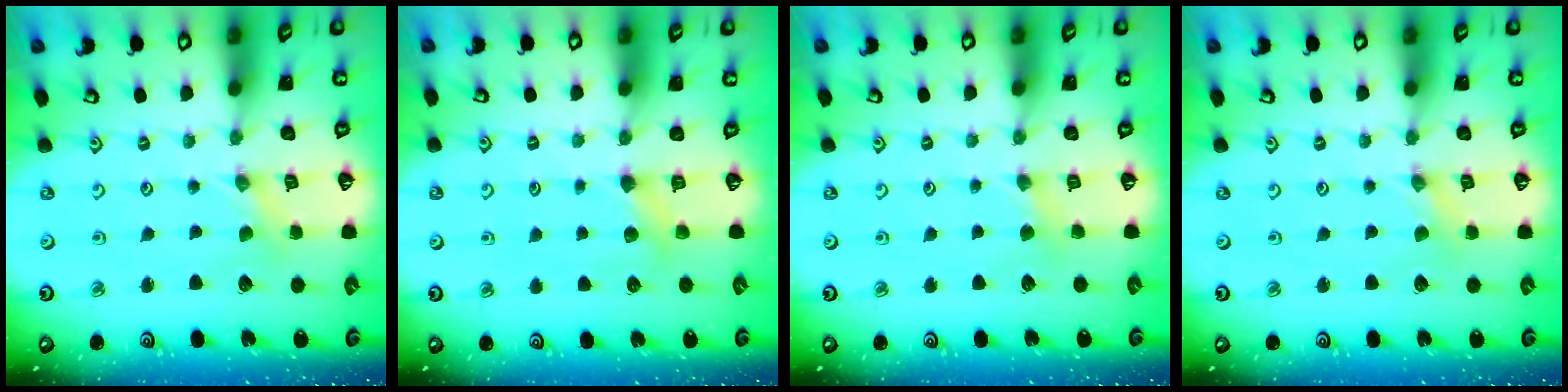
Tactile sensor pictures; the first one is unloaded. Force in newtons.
{"total": 3.5, "press": 3.5, "slide": 0.4}
{"total": 2.5, "press": 2.5, "slide": 0.5}
{"total": 1.1, "press": 1.1, "slide": 0.2}